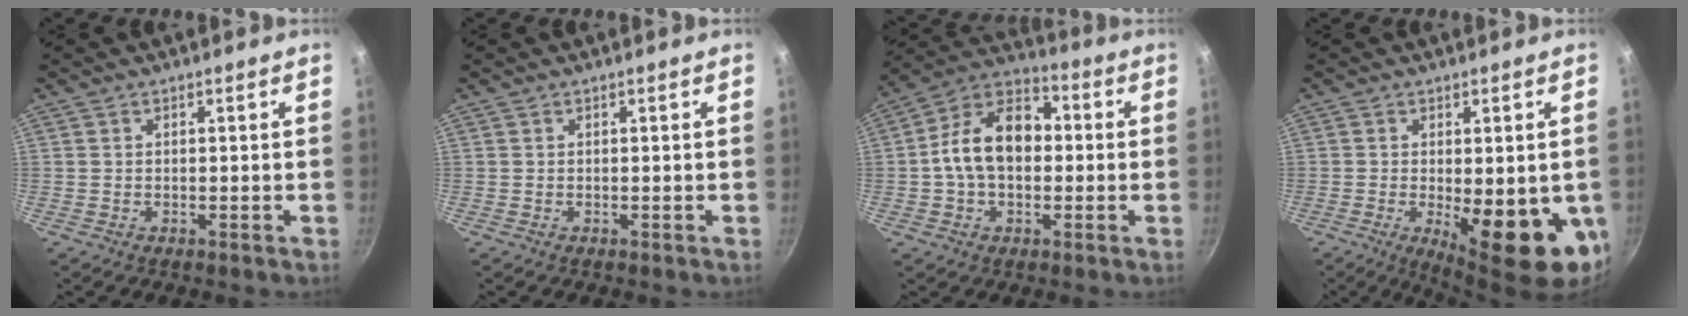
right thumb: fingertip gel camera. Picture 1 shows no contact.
{"total": 0.0}
{"total": 14.6, "force": [-0.1, 10.0, 10.7], "torque": [-0.146, 0.039, -0.022]}
{"total": 16.4, "force": [-3.7, 5.9, 14.8], "torque": [-0.169, -0.016, -0.033]}